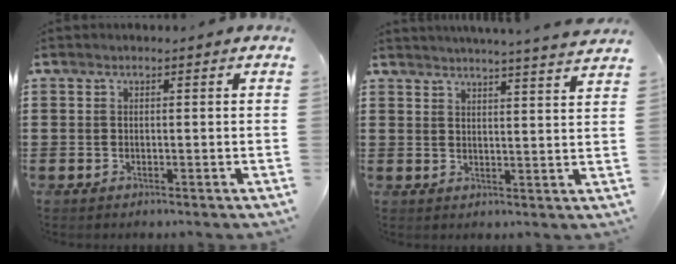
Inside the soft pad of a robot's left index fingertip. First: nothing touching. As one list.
[{"total": 3.8, "force": [3.6, -1.0, 0.4], "torque": [-0.021, -0.022, 0.062]}]